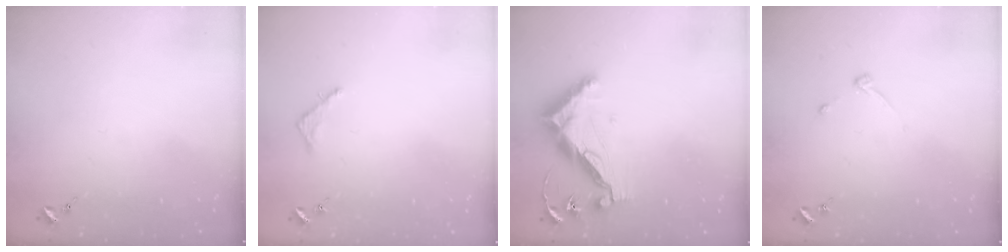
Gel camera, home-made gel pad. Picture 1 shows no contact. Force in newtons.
{"total": 2.5, "press": 2.5, "slide": 0.2}
{"total": 13.0, "press": 13.0, "slide": 0.6}
{"total": 3.3, "press": 3.2, "slide": 0.6}